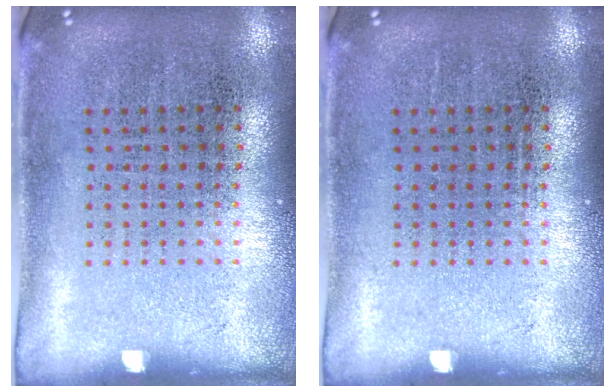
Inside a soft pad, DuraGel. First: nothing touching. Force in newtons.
{"total": 0.0}